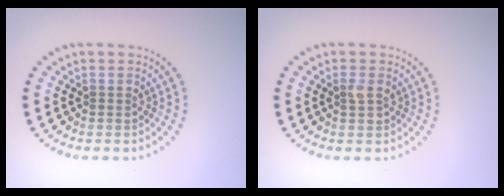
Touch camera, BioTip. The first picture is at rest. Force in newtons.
{"total": 1.1, "press": 1.1, "slide": 0.2}